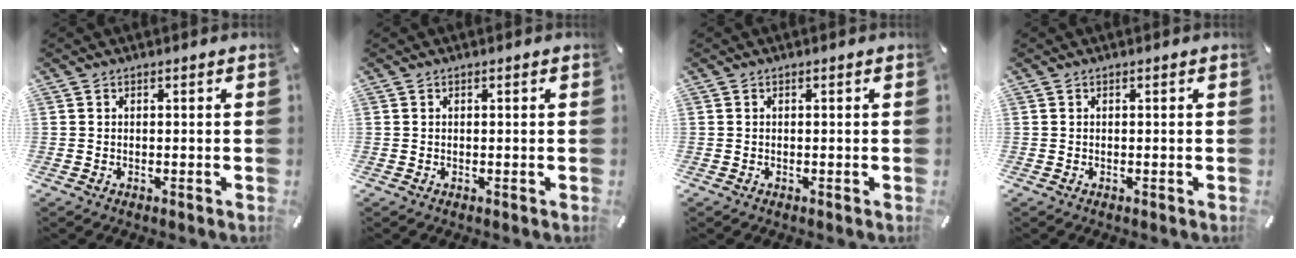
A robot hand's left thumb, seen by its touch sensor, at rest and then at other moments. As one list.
[{"total": 0.0}, {"total": 0.0}, {"total": 0.0}]